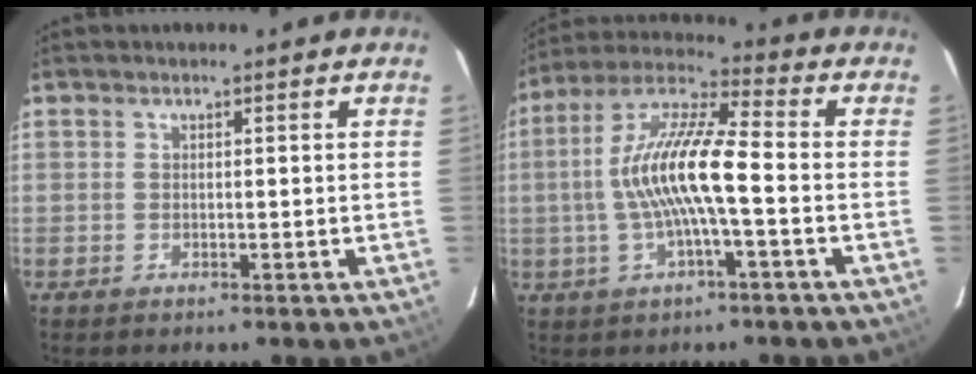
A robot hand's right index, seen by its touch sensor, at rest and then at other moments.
{"total": 13.4, "force": [-1.6, 2.3, 13.1], "torque": [-0.258, 0.014, -0.035]}